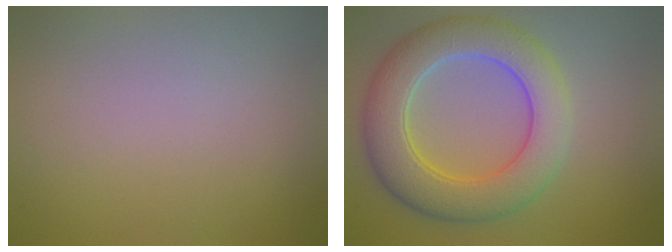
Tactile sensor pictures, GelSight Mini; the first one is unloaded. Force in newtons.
{"total": 7.5, "press": 7.5, "slide": 0.3}